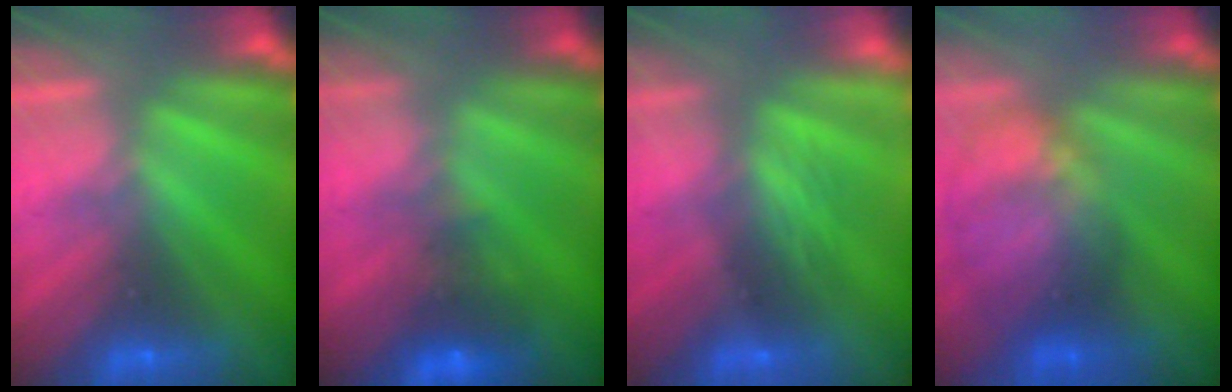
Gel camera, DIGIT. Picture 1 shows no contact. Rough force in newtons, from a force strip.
{"total": 4.7}
{"total": 2.0}
{"total": 8.3}